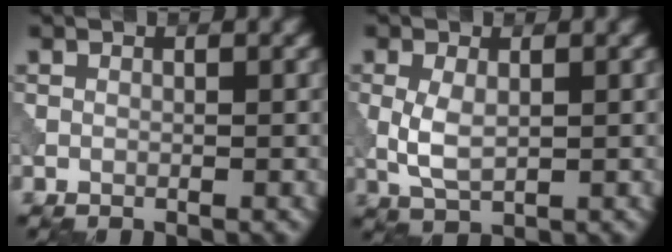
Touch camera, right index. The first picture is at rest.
{"total": 3.0, "force": [0.0, 1.6, 2.5], "torque": [-0.060, -0.001, 0.004]}